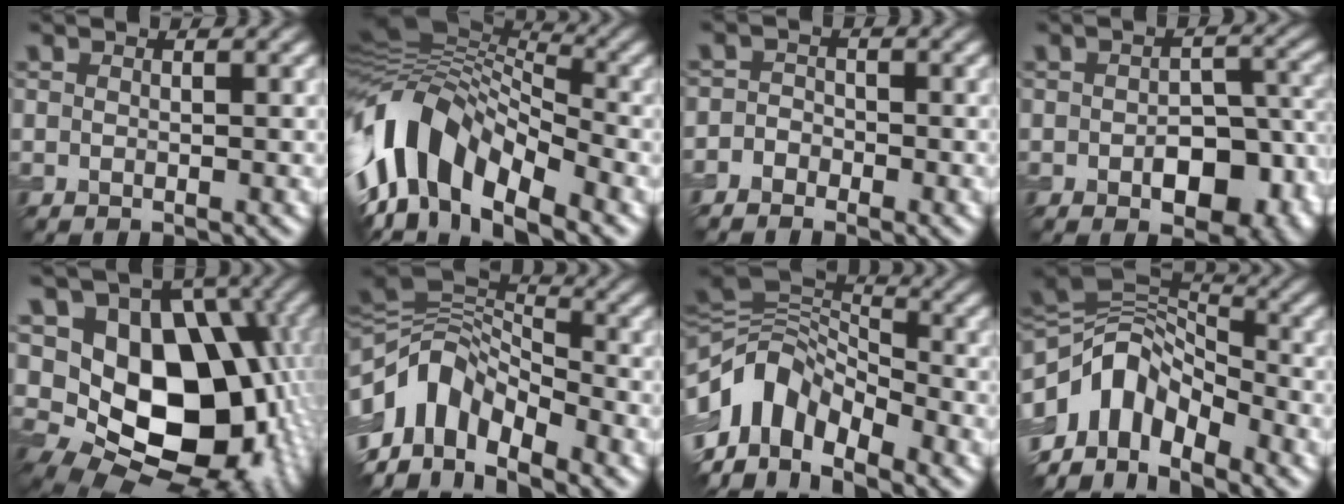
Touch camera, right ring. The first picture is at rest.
{"total": 13.0, "force": [-4.0, 7.4, 9.9], "torque": [-0.185, 0.015, -0.090]}
{"total": 1.7, "force": [-1.2, 1.2, 0.3], "torque": [0.014, 0.005, -0.030]}
{"total": 8.1, "force": [-2.7, 4.7, 6.1], "torque": [-0.078, -0.018, -0.030]}
{"total": 15.1, "force": [0.1, 10.8, 10.6], "torque": [-0.141, -0.012, -0.005]}
{"total": 9.5, "force": [-4.4, 5.8, 6.2], "torque": [-0.110, 0.010, -0.094]}
{"total": 9.7, "force": [-4.6, 5.9, 6.1], "torque": [-0.110, 0.007, -0.098]}
{"total": 8.8, "force": [-4.5, 5.2, 5.5], "torque": [-0.090, 0.012, -0.094]}